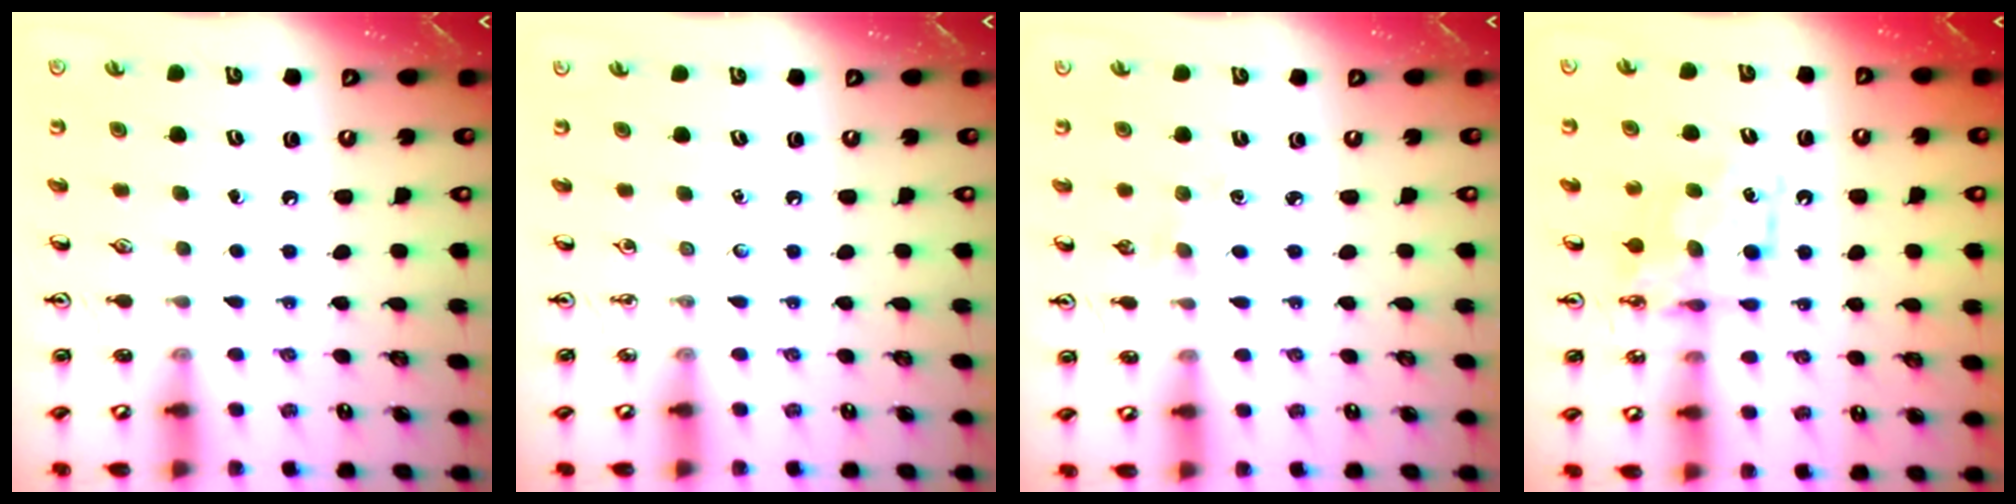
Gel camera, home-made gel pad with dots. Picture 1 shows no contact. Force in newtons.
{"total": 0.0}
{"total": 1.9, "press": 1.8, "slide": 0.3}
{"total": 7.7, "press": 7.7, "slide": 0.4}